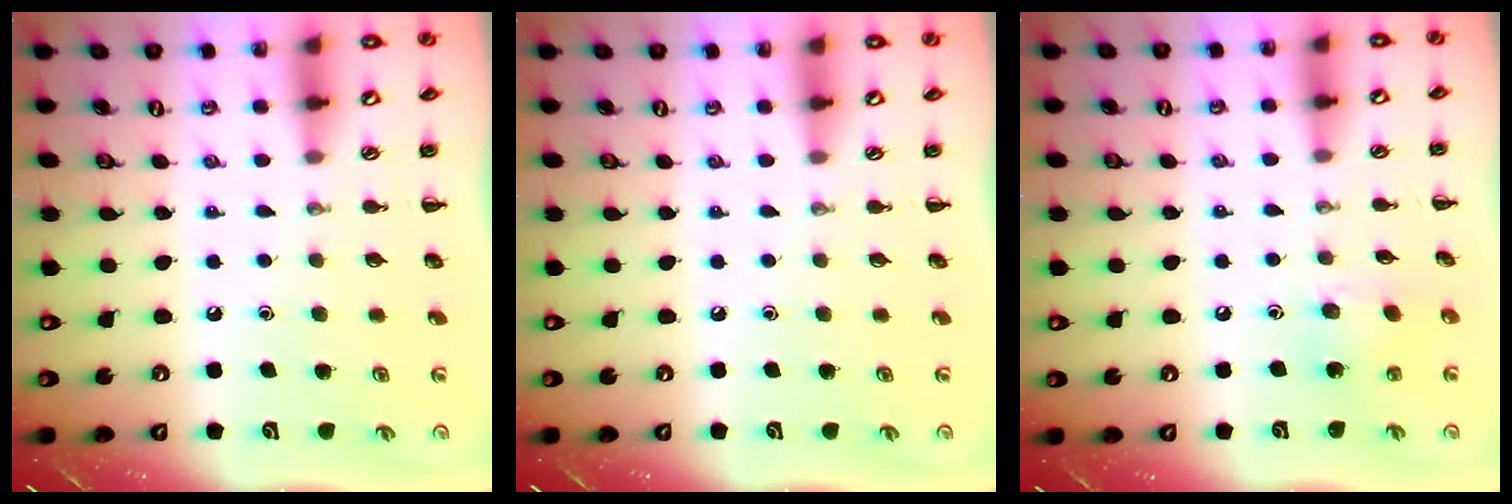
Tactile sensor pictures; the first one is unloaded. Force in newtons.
{"total": 0.0}
{"total": 5.6, "press": 5.5, "slide": 1.0}